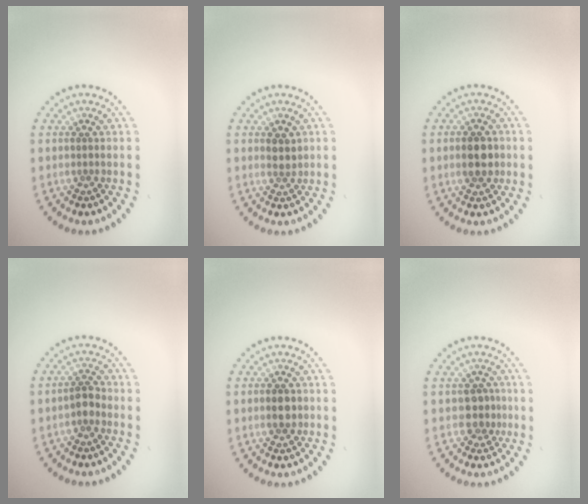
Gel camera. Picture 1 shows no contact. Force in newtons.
{"total": 1.5, "press": 1.4, "slide": 0.5}
{"total": 3.3, "press": 3.3, "slide": 0.1}
{"total": 1.6, "press": 1.5, "slide": 0.6}
{"total": 1.7, "press": 1.7, "slide": 0.1}
{"total": 1.9, "press": 1.6, "slide": 1.0}